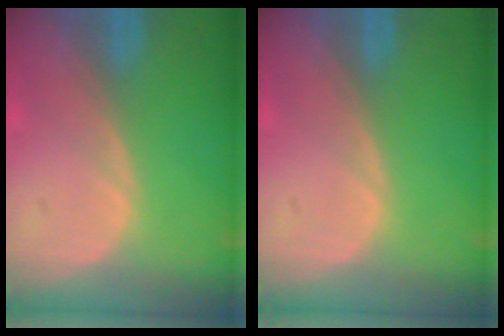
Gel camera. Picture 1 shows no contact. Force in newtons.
{"total": 0.0}